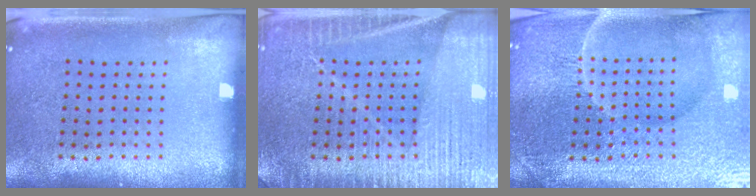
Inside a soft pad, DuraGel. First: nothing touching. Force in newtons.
{"total": 3.7, "press": 3.7, "slide": 0.6}
{"total": 5.4, "press": 5.1, "slide": 1.9}